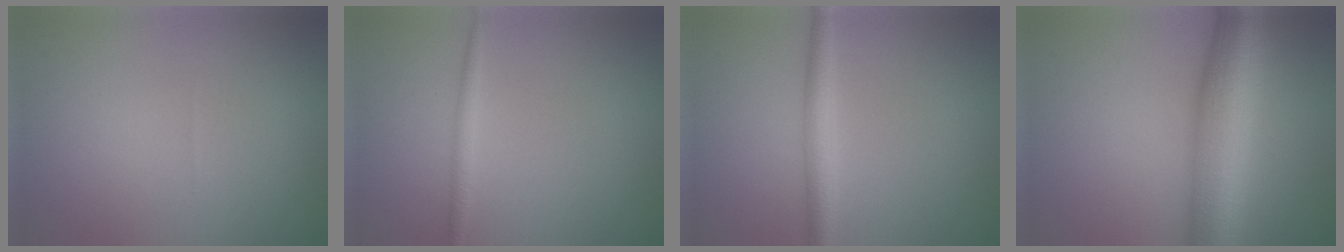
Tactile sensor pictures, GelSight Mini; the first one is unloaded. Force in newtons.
{"total": 1.1, "press": 1.1, "slide": 0.1}
{"total": 2.7, "press": 2.7, "slide": 0.1}
{"total": 10.1, "press": 10.1, "slide": 0.3}